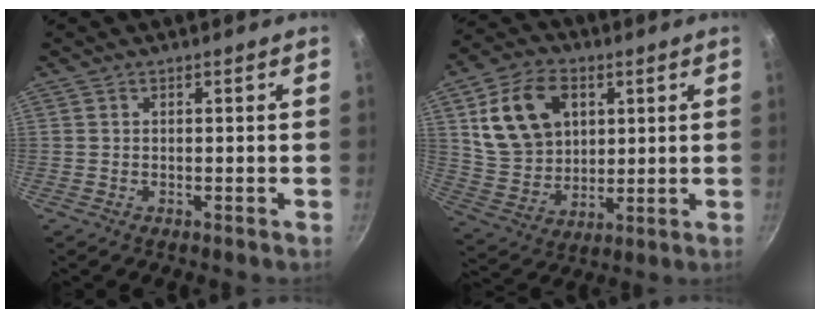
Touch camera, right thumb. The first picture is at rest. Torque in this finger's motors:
{"motor_torque": [-0.38, 0.93, 0.51, 0.63, 0.31]}